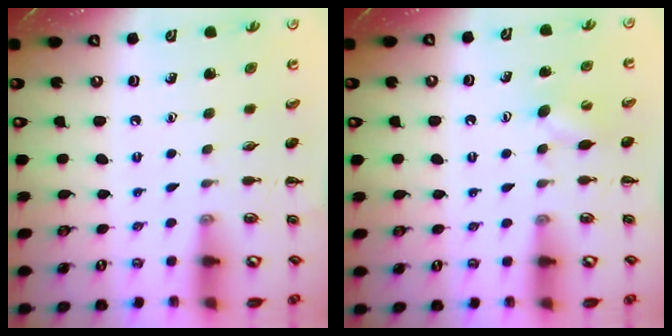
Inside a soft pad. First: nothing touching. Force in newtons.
{"total": 4.9, "press": 4.8, "slide": 0.9}